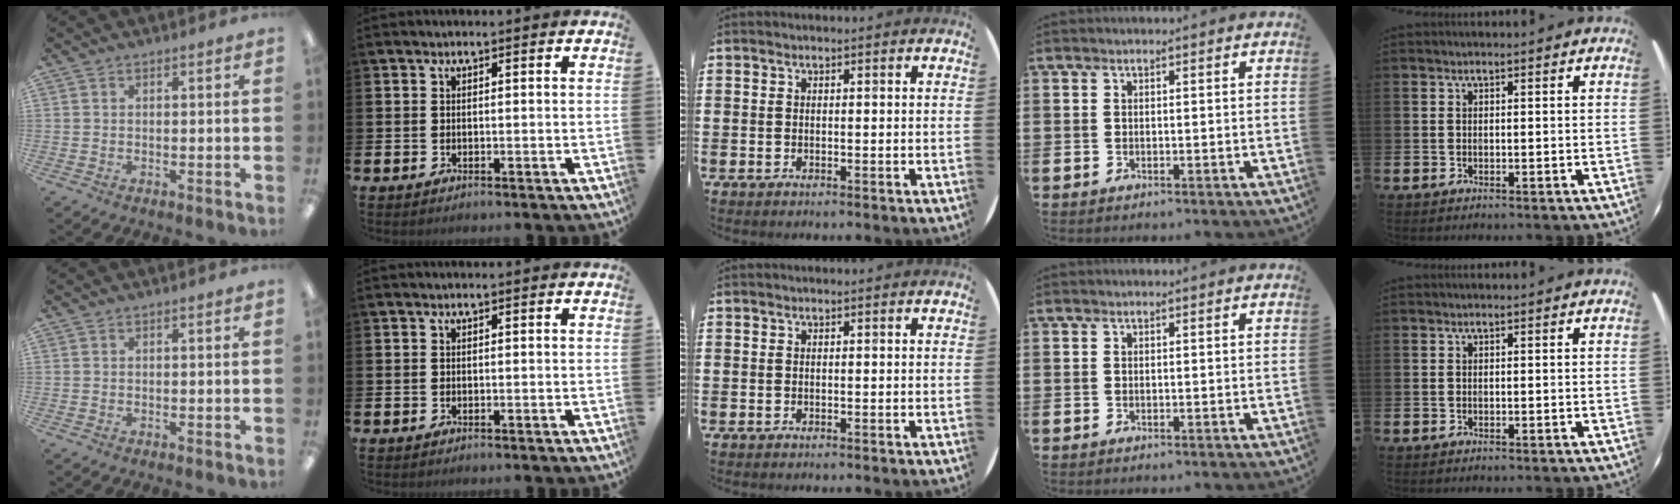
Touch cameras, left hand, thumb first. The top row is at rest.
{}